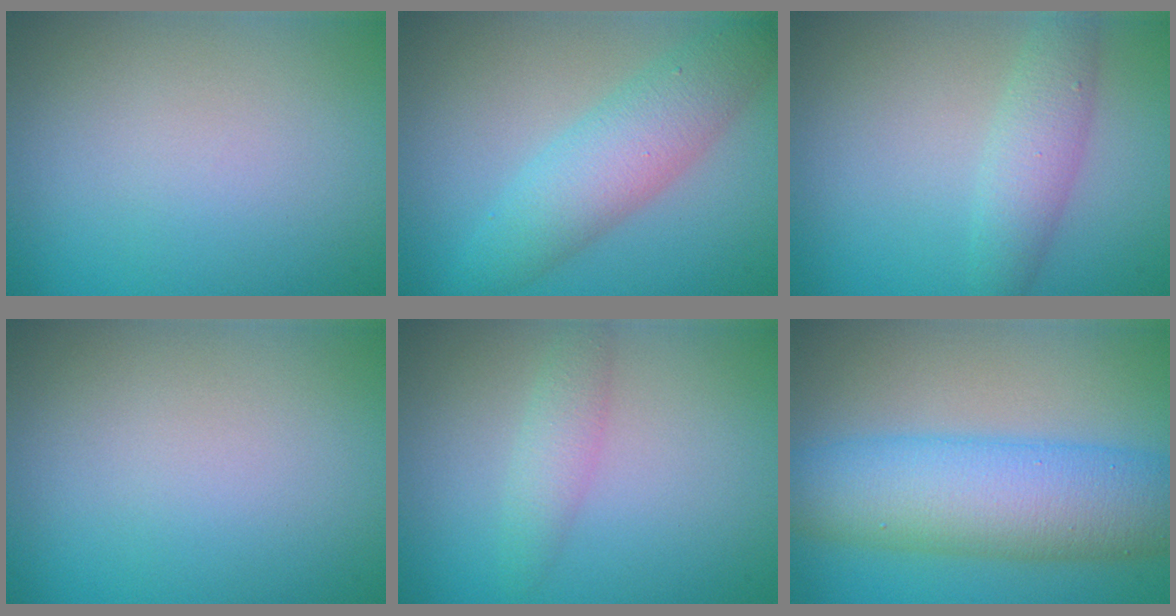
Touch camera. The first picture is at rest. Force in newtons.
{"total": 5.0, "press": 5.0, "slide": 0.1}
{"total": 2.8, "press": 2.8, "slide": 0.0}
{"total": 0.0}
{"total": 1.8, "press": 1.8, "slide": 0.1}
{"total": 8.5, "press": 8.5, "slide": 0.2}